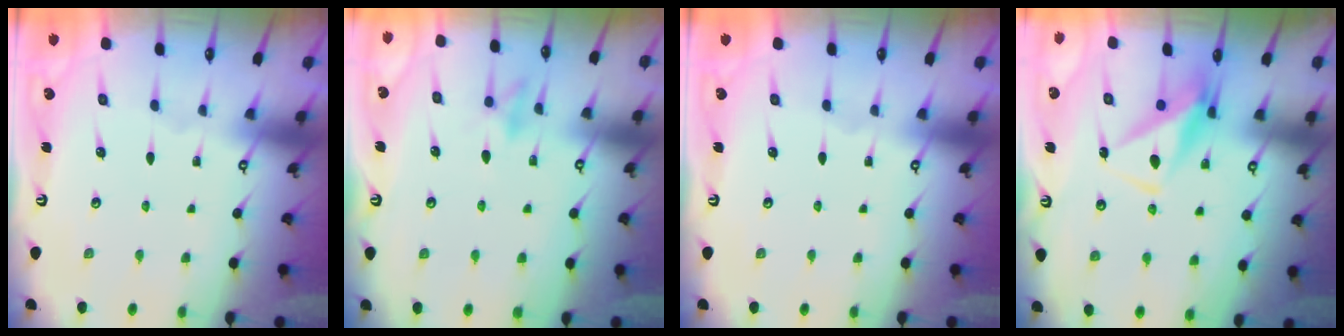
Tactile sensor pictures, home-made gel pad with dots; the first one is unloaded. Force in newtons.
{"total": 10.2, "press": 10.0, "slide": 2.0}
{"total": 0.0}
{"total": 7.1, "press": 6.9, "slide": 1.5}